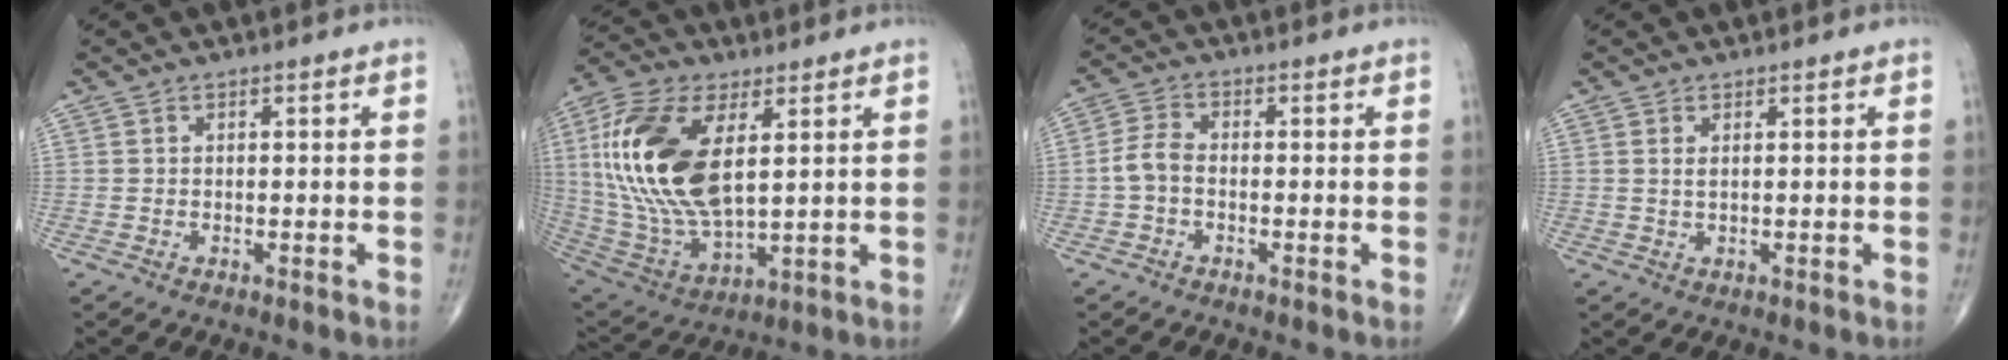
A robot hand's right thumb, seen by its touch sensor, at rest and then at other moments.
{"total": 22.1, "force": [5.0, 11.0, 18.6], "torque": [-0.391, -0.023, 0.096]}
{"total": 4.0, "force": [-0.9, 2.5, 2.9], "torque": [-0.061, 0.013, -0.027]}
{"total": 1.2, "force": [0.5, 0.5, 1.0], "torque": [-0.022, -0.002, 0.012]}